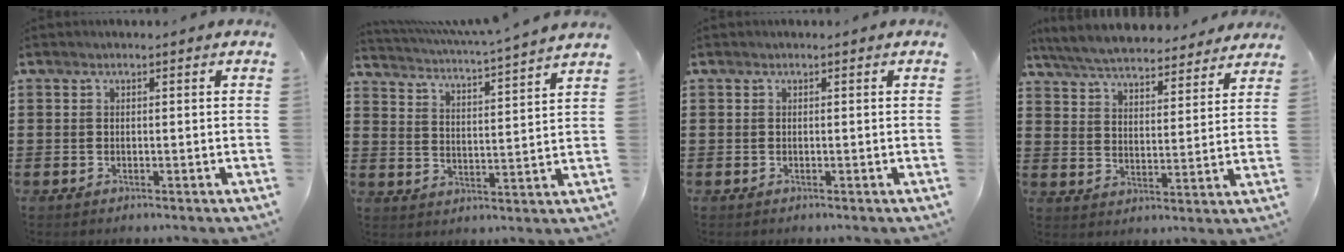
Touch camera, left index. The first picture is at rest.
{"total": 4.2, "force": [3.8, -0.9, 1.3], "torque": [-0.046, -0.037, 0.059]}
{"total": 0.0}
{"total": 6.2, "force": [6.0, 0.3, 1.3], "torque": [-0.053, -0.035, 0.105]}